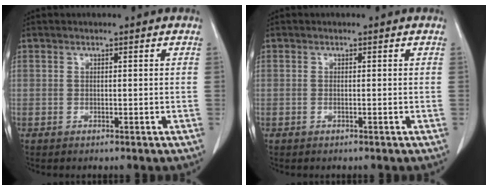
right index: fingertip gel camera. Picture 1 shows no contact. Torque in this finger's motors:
{"motor_torque": [-0.11, 0.15, -0.03, -0.01]}